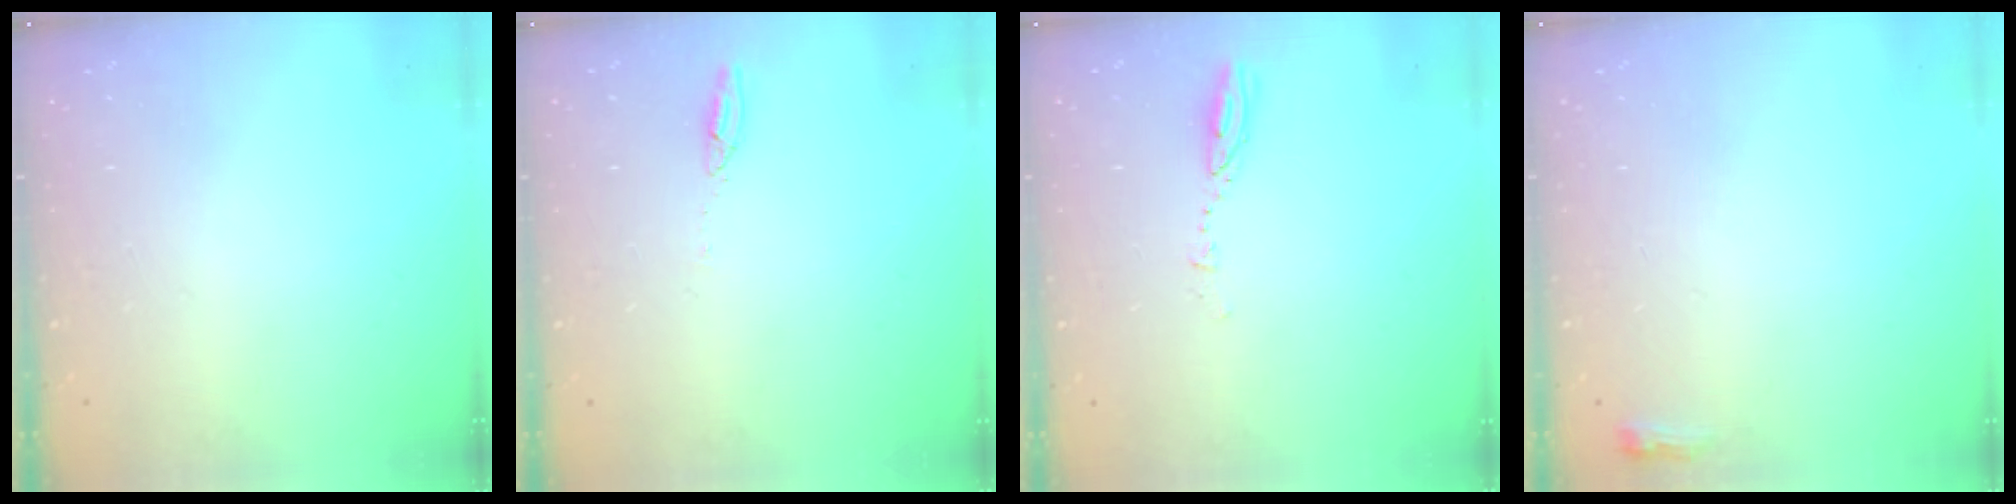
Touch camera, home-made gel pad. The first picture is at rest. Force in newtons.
{"total": 2.7, "press": 2.7, "slide": 0.2}
{"total": 3.1, "press": 3.1, "slide": 0.3}
{"total": 3.5, "press": 3.4, "slide": 0.8}